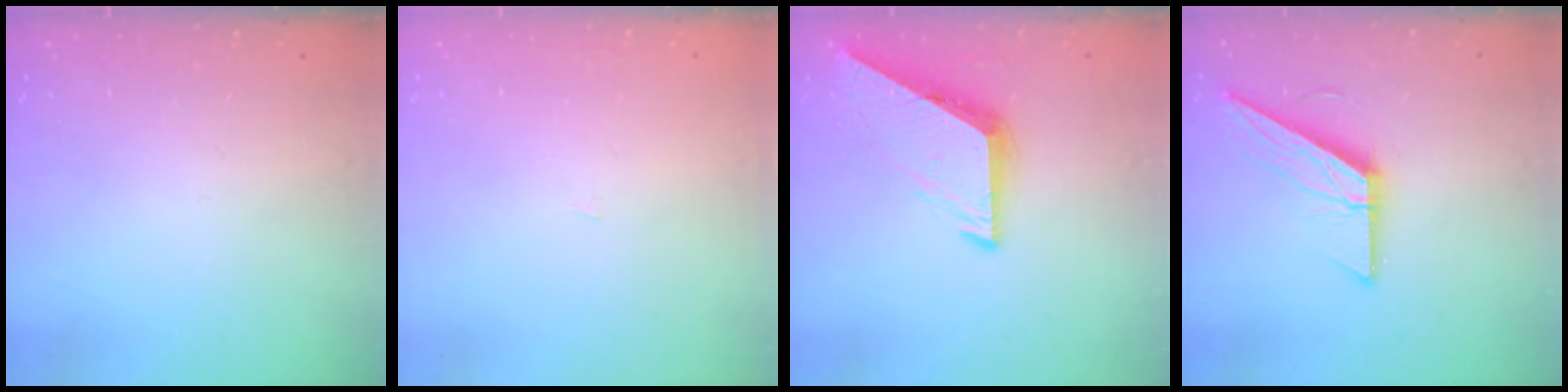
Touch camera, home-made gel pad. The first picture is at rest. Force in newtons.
{"total": 0.9, "press": 0.9, "slide": 0.0}
{"total": 7.0, "press": 7.0, "slide": 0.5}
{"total": 13.8, "press": 13.8, "slide": 0.4}